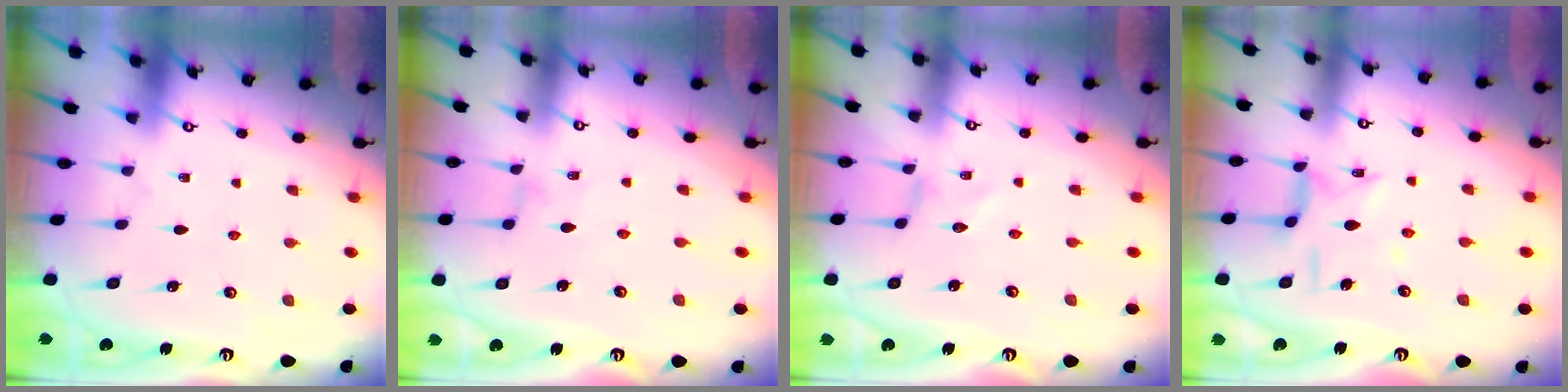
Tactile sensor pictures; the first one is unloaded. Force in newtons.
{"total": 0.0}
{"total": 0.0}
{"total": 7.5, "press": 7.5, "slide": 0.5}